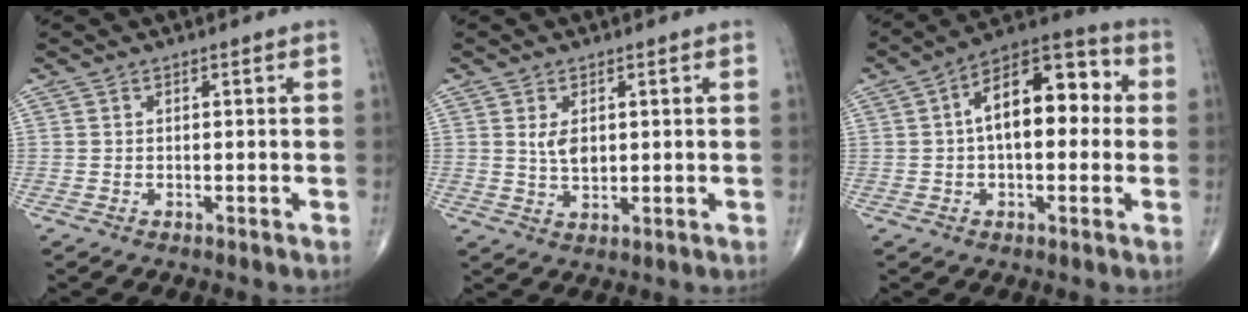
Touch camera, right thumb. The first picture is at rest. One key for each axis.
{"total": 4.1, "fx": 0.9, "fy": 2.3, "fz": 3.2, "tx": -0.054, "ty": -0.010, "tz": 0.023}
{"total": 14.9, "fx": 1.7, "fy": 7.9, "fz": 12.6, "tx": -0.171, "ty": 0.042, "tz": 0.013}